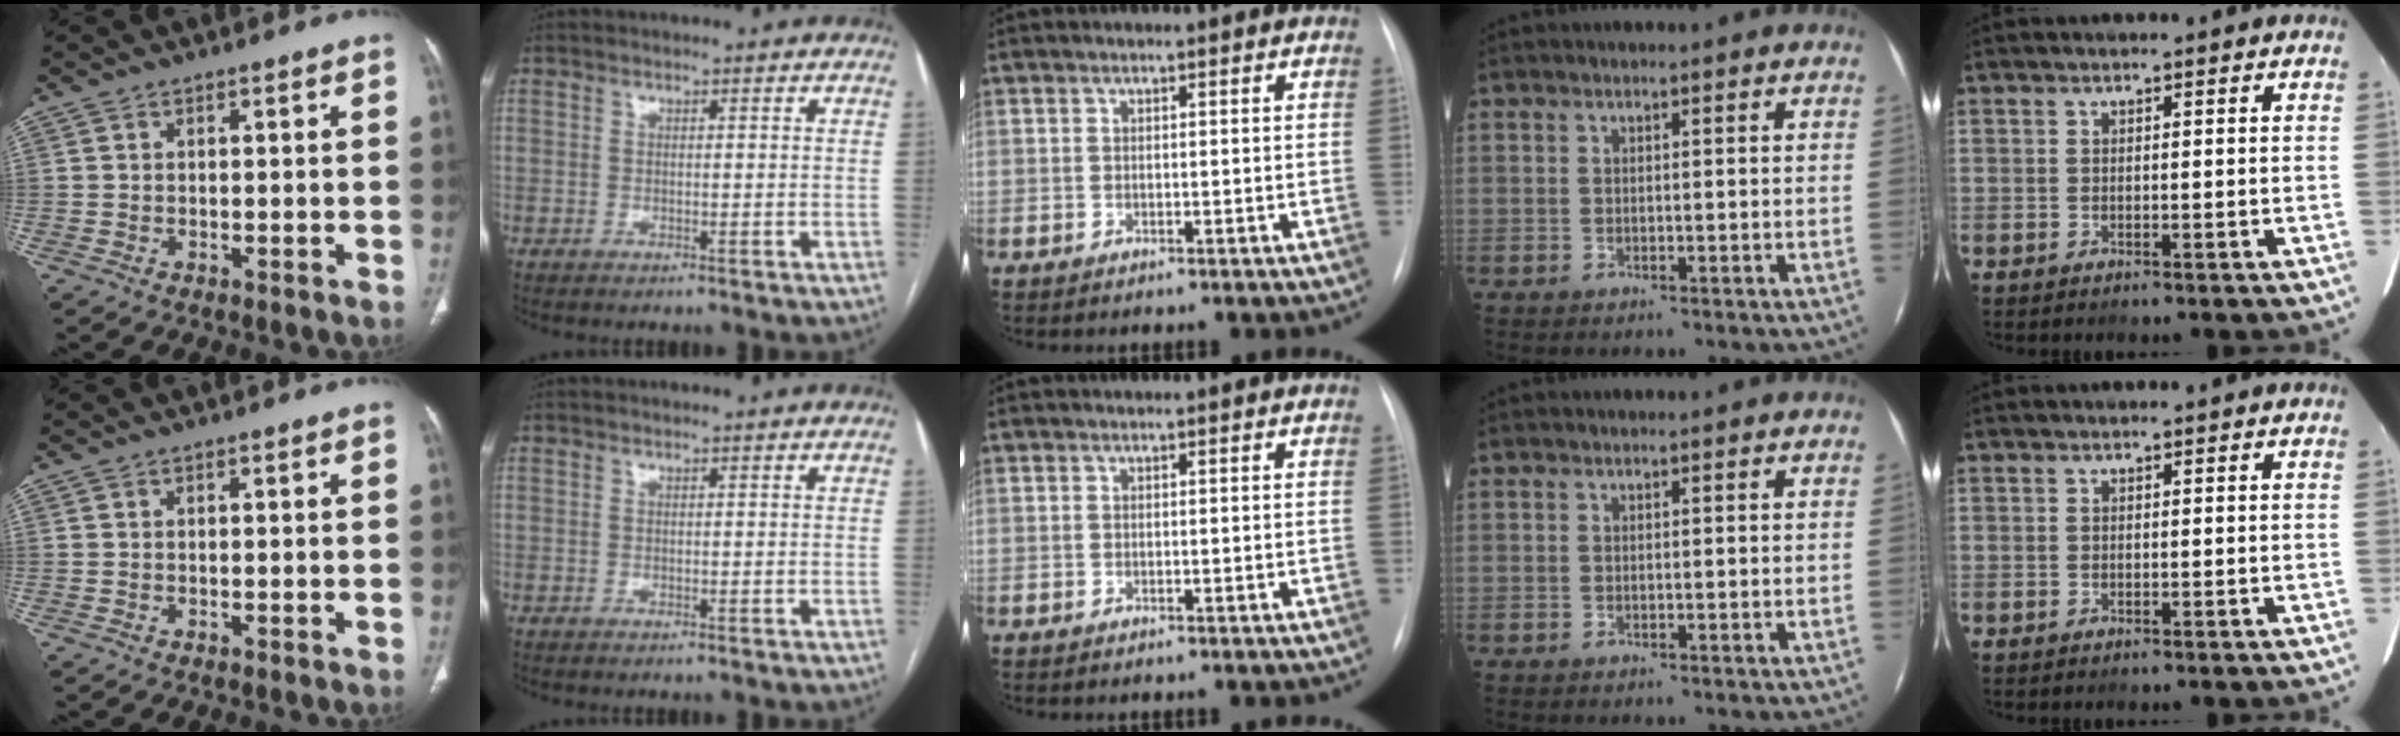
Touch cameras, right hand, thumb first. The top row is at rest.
{}